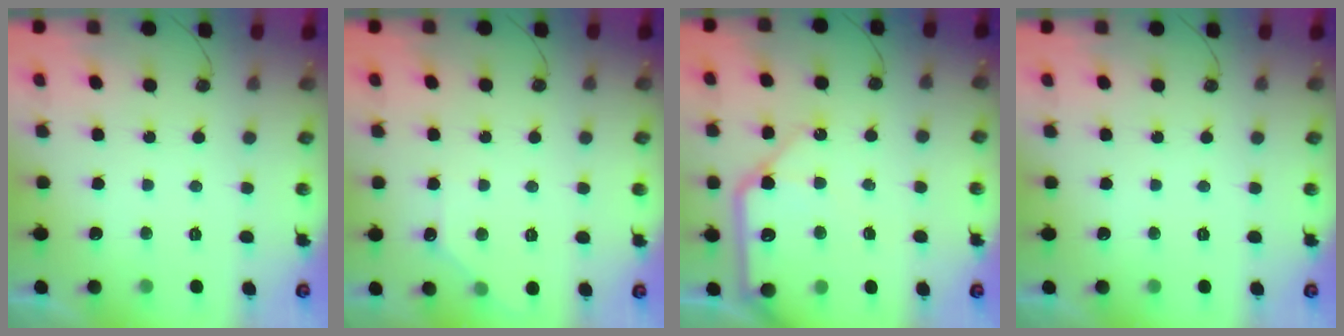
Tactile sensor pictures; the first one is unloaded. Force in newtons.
{"total": 4.0, "press": 4.0, "slide": 0.5}
{"total": 14.0, "press": 13.9, "slide": 1.7}
{"total": 0.0}